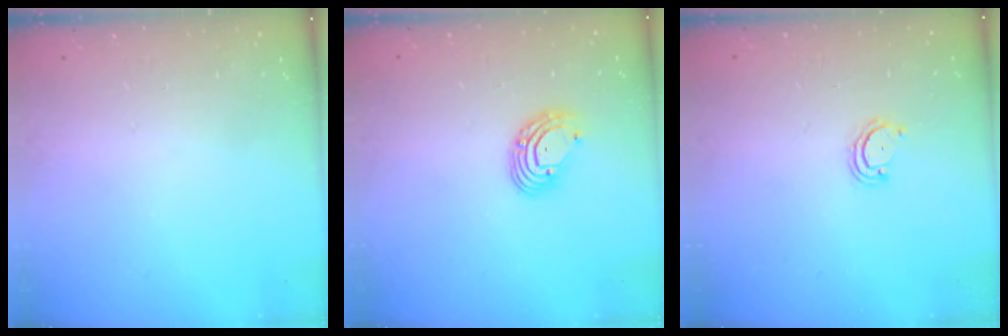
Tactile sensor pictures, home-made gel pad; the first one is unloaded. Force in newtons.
{"total": 6.5, "press": 6.4, "slide": 0.8}
{"total": 3.1, "press": 3.0, "slide": 0.4}